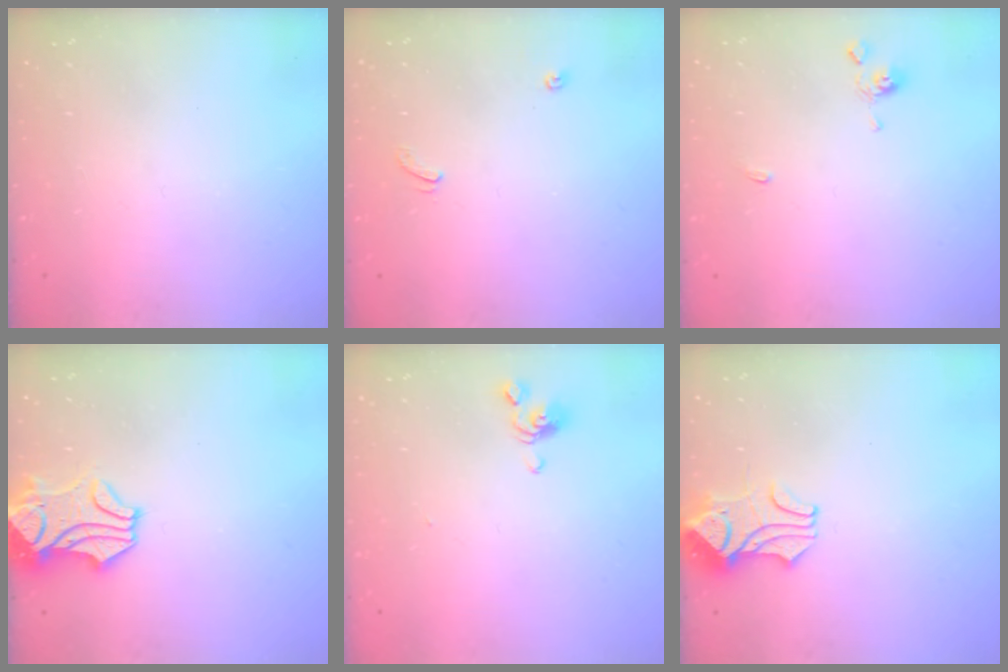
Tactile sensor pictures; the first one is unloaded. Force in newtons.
{"total": 3.6, "press": 3.6, "slide": 0.3}
{"total": 1.7, "press": 1.6, "slide": 0.6}
{"total": 1.9, "press": 1.4, "slide": 1.3}
{"total": 0.7, "press": 0.6, "slide": 0.5}
{"total": 1.6, "press": 1.2, "slide": 1.0}